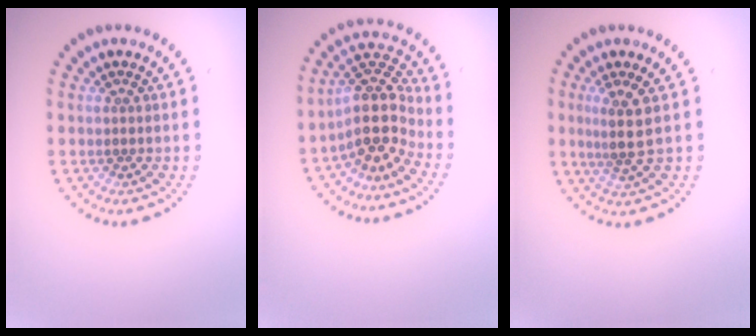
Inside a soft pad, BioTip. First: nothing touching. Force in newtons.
{"total": 4.8, "press": 3.8, "slide": 3.0}
{"total": 2.7, "press": 2.1, "slide": 1.8}